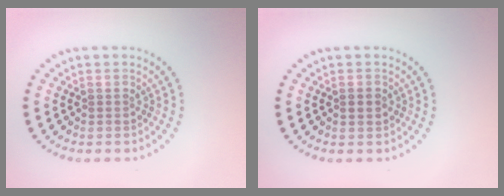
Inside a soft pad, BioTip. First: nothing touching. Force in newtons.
{"total": 1.5, "press": 1.5, "slide": 0.1}